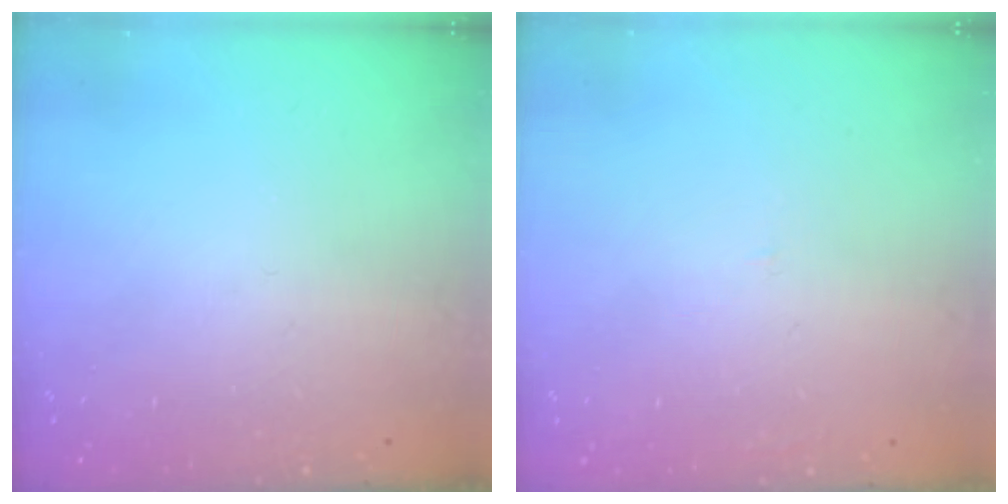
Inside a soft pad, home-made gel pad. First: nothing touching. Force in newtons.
{"total": 0.9, "press": 0.9, "slide": 0.1}